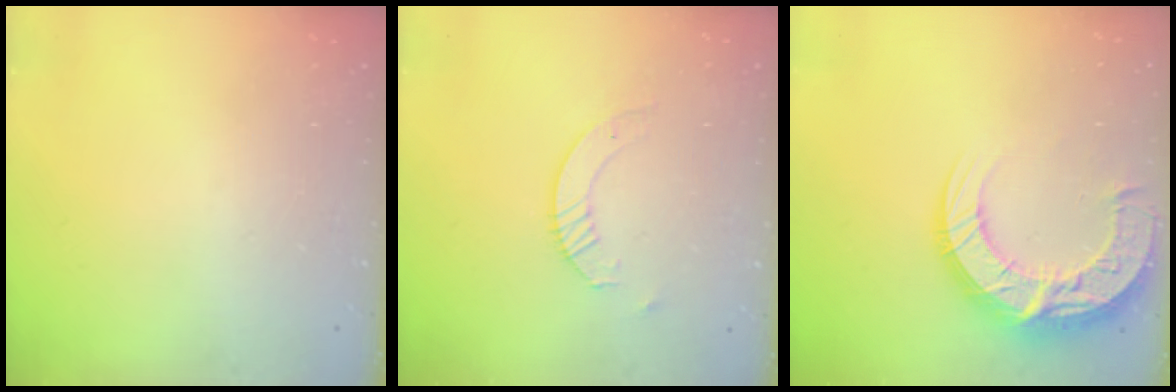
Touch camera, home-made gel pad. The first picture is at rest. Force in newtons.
{"total": 4.1, "press": 4.1, "slide": 0.4}
{"total": 18.8, "press": 18.7, "slide": 1.5}